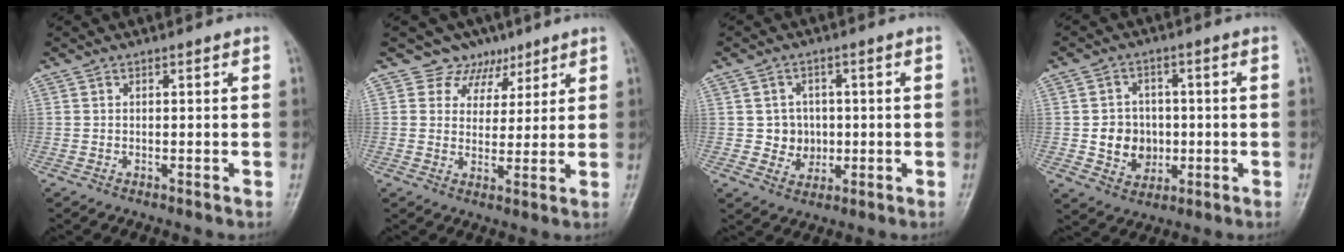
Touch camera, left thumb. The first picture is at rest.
{"total": 5.9, "force": [3.9, 4.4, -0.3], "torque": [0.042, -0.022, 0.059]}
{"total": 5.2, "force": [0.1, 4.9, 1.7], "torque": [0.005, 0.007, 0.003]}
{"total": 7.9, "force": [-0.6, 7.0, 3.7], "torque": [-0.026, 0.007, -0.005]}